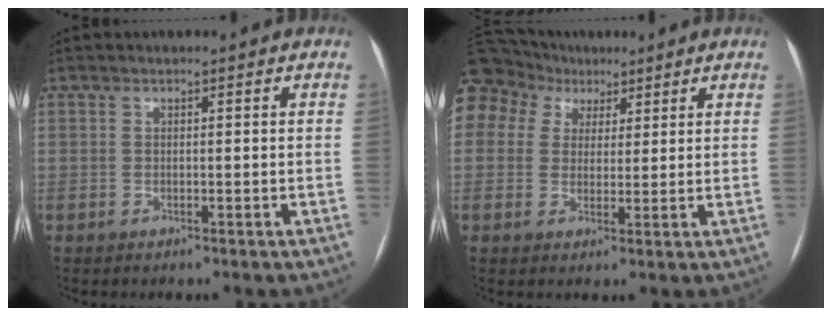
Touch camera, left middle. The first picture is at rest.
{"total": 13.6, "force": [7.6, 10.5, 4.0], "torque": [-0.133, 0.071, 0.146]}